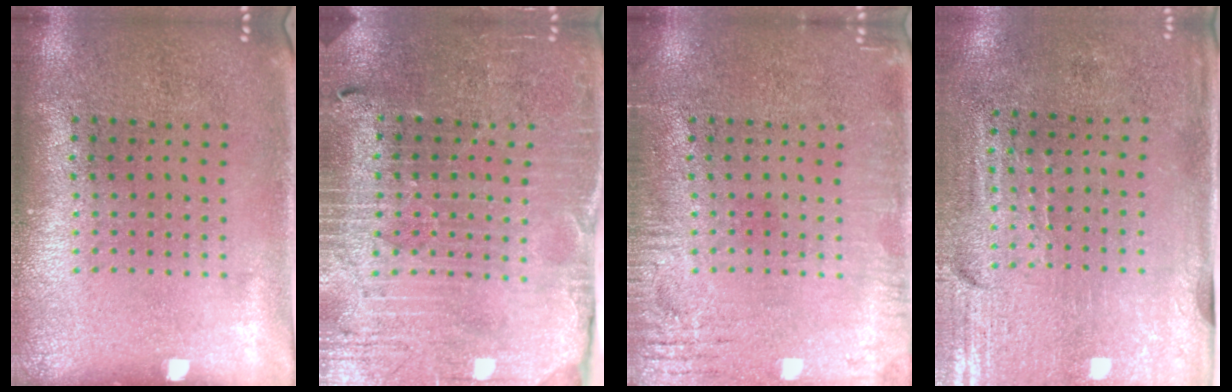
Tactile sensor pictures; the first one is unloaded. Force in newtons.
{"total": 3.5, "press": 3.4, "slide": 0.6}
{"total": 3.0, "press": 3.0, "slide": 0.2}
{"total": 3.1, "press": 2.6, "slide": 1.6}